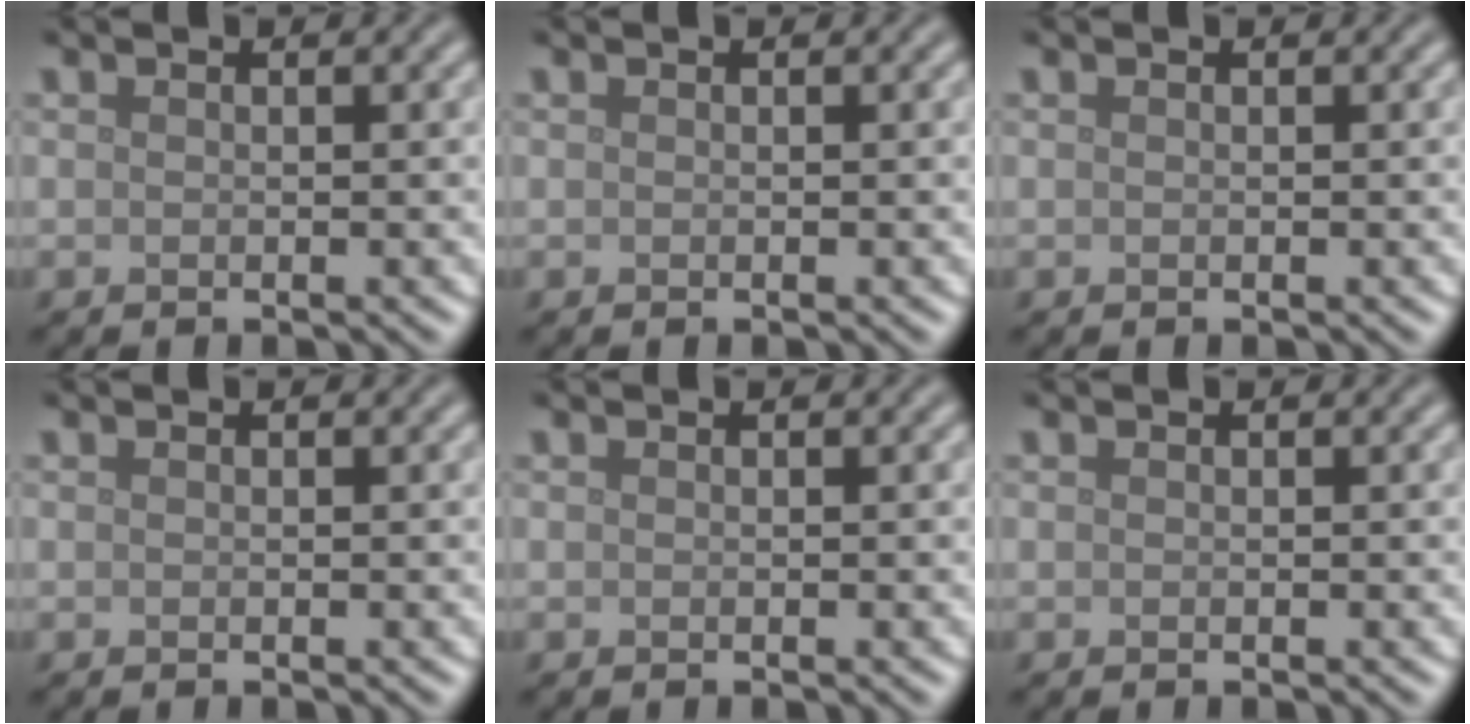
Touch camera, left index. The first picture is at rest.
{"total": 0.0}
{"total": 0.0}
{"total": 0.0}
{"total": 0.0}
{"total": 0.0}